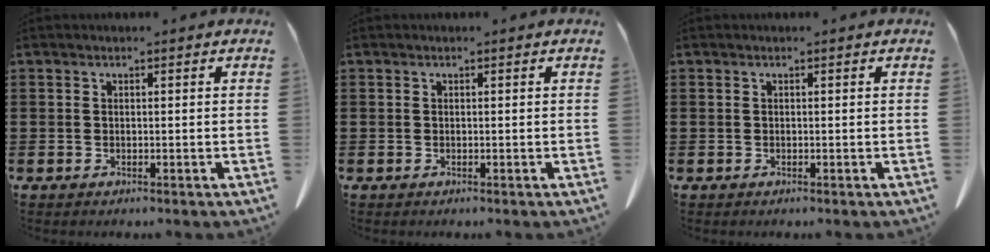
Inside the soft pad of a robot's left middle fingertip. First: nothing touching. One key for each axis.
{"total": 0.0}
{"total": 0.0}